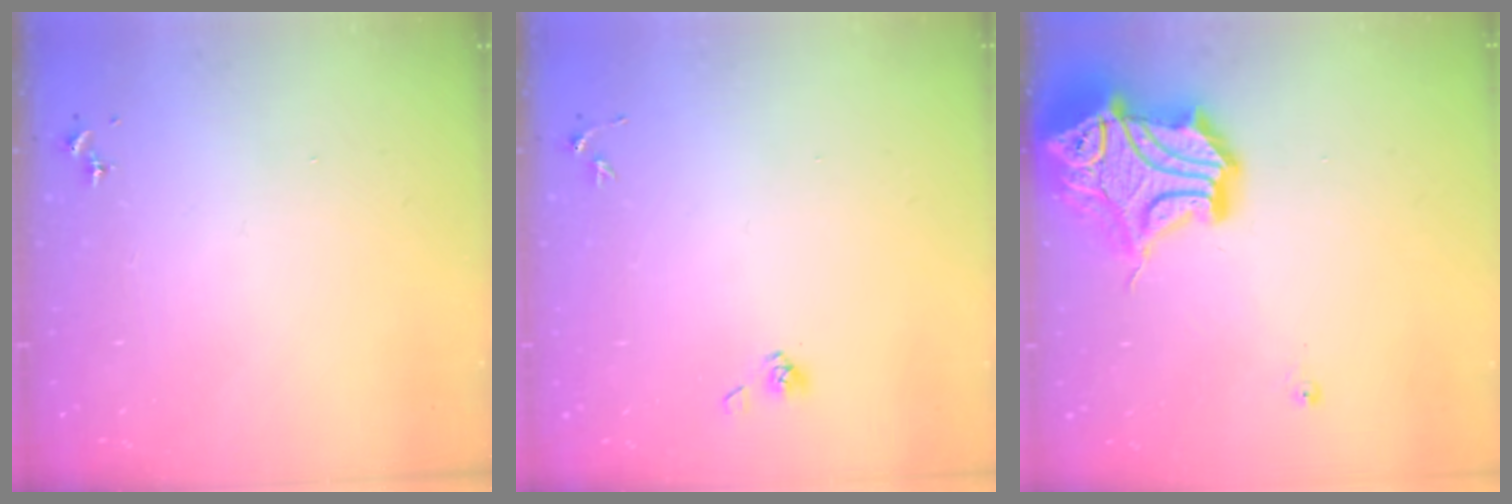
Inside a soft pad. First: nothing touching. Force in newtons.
{"total": 4.2, "press": 3.9, "slide": 1.6}
{"total": 19.6, "press": 19.4, "slide": 2.5}